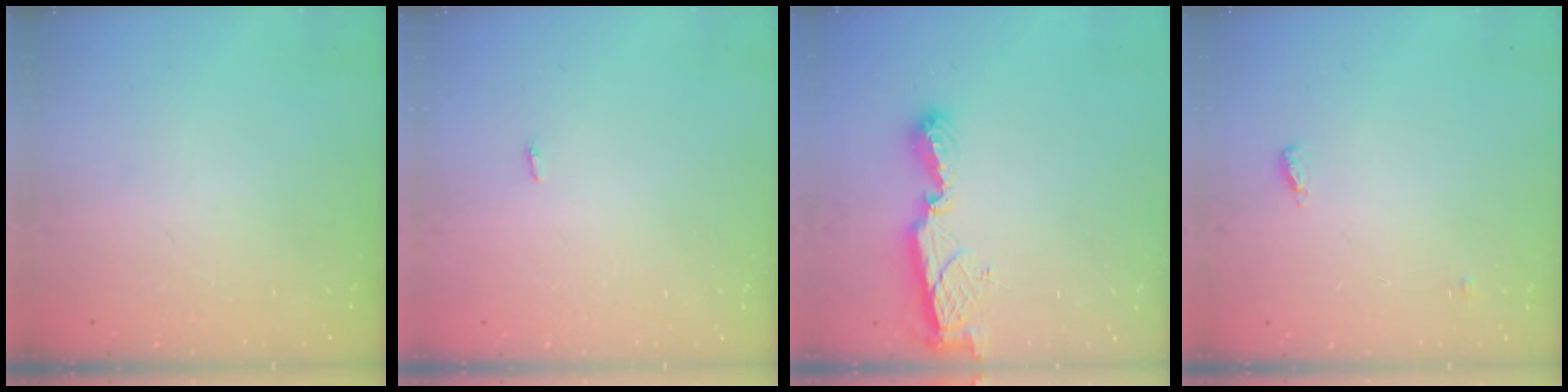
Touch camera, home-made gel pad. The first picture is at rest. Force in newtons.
{"total": 2.8, "press": 1.8, "slide": 2.2}
{"total": 8.4, "press": 8.4, "slide": 0.8}
{"total": 4.6, "press": 4.5, "slide": 0.7}